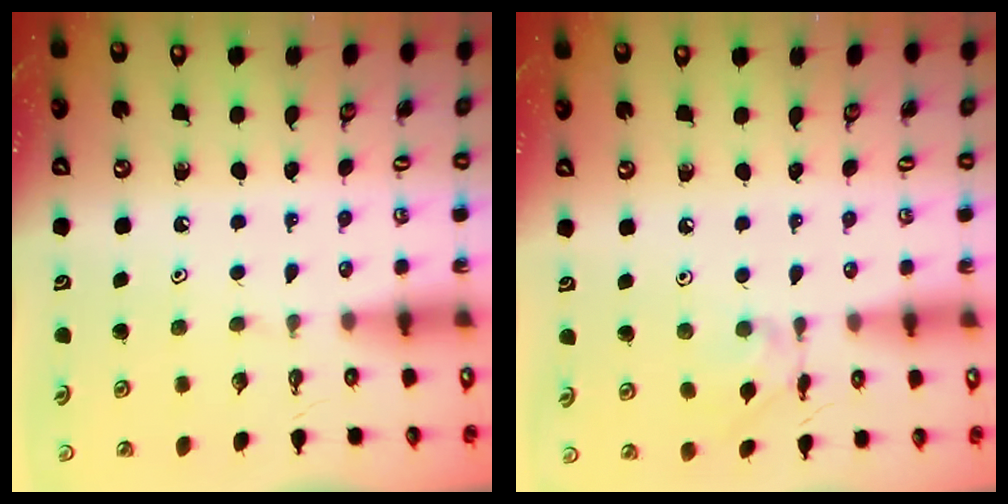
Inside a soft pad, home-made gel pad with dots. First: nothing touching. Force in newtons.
{"total": 3.9, "press": 3.8, "slide": 0.5}